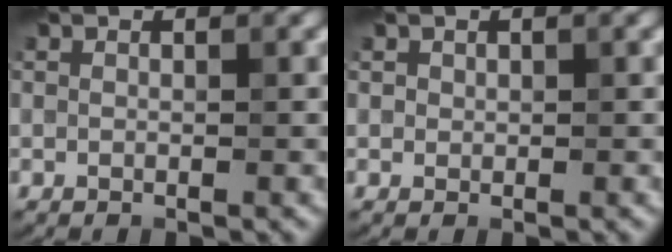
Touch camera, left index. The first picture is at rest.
{"total": 0.6, "force": [0.3, 0.5, 0.0], "torque": [0.004, -0.003, 0.006]}